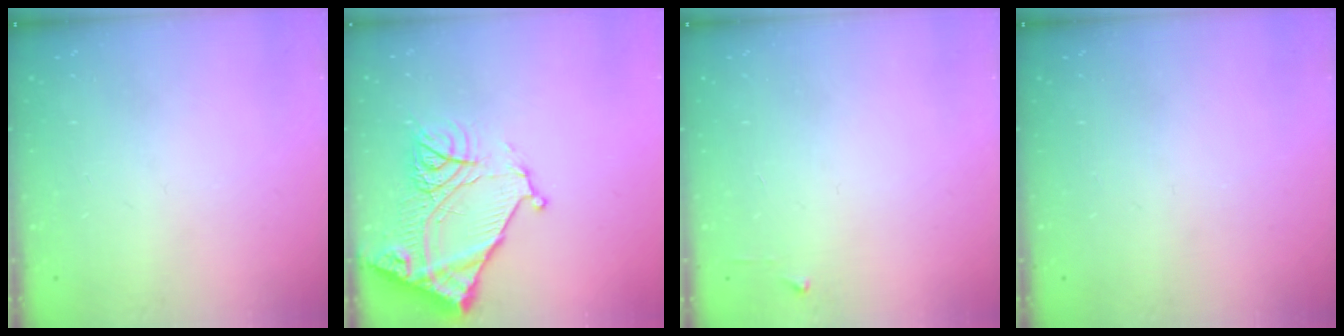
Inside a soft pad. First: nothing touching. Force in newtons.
{"total": 16.3, "press": 16.2, "slide": 1.7}
{"total": 3.2, "press": 3.1, "slide": 0.4}
{"total": 0.0}